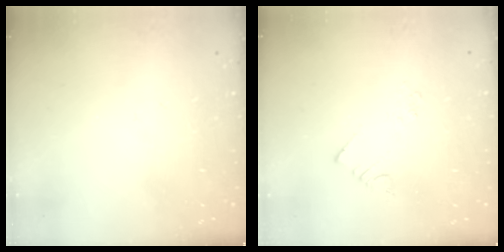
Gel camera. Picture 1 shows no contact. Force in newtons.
{"total": 2.1, "press": 2.1, "slide": 0.3}